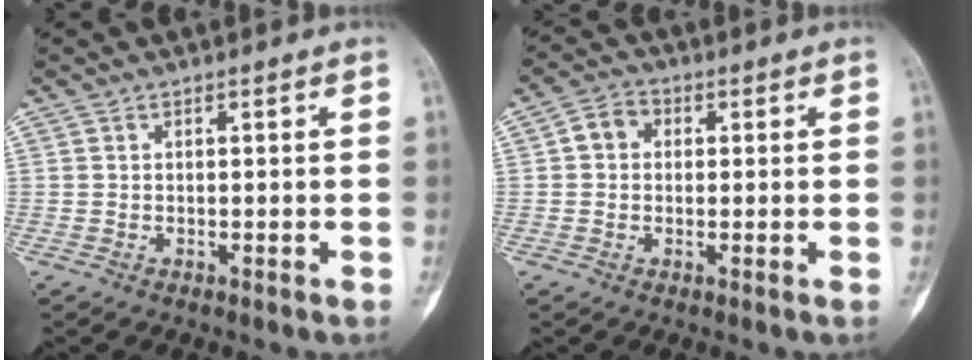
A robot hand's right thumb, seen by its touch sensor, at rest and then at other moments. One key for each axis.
{"total": 4.2, "fx": 0.5, "fy": 3.5, "fz": 2.2, "tx": -0.023, "ty": 0.013, "tz": -0.001}